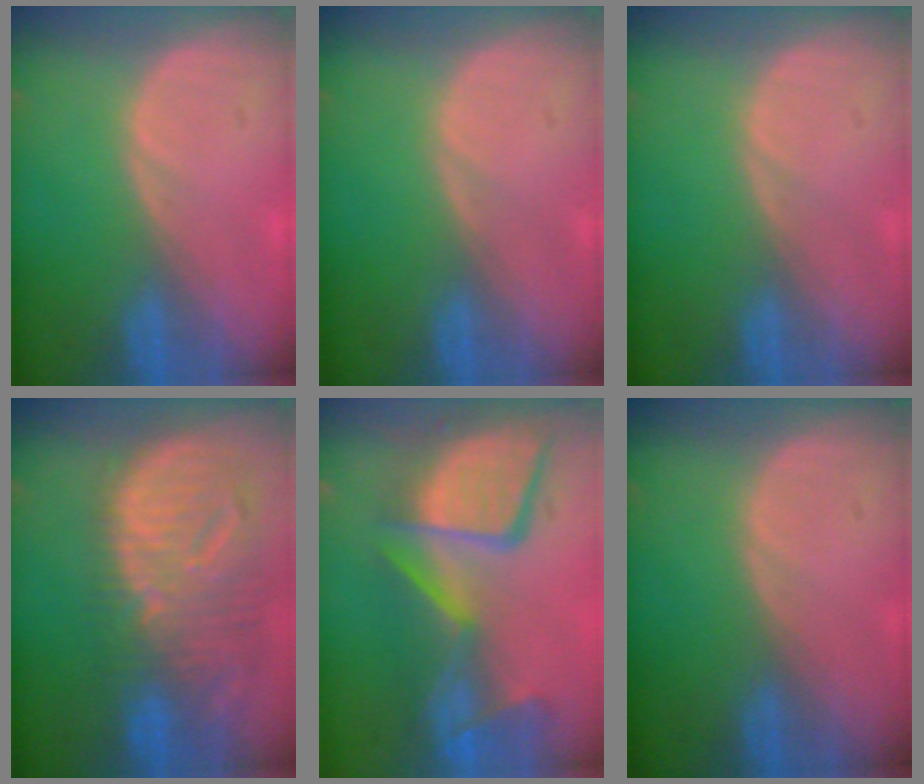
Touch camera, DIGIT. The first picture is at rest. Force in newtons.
{"total": 0.0}
{"total": 0.0}
{"total": 12.7, "press": 11.0, "slide": 6.4}
{"total": 13.1, "press": 11.3, "slide": 6.6}
{"total": 0.0}